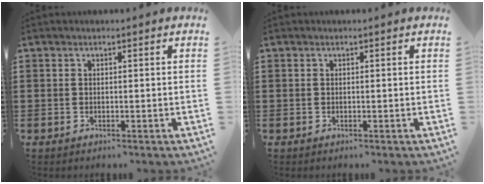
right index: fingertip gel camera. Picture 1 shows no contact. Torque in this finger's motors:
{"motor_torque": [-0.10, 0.27, 0.02, 0.00]}